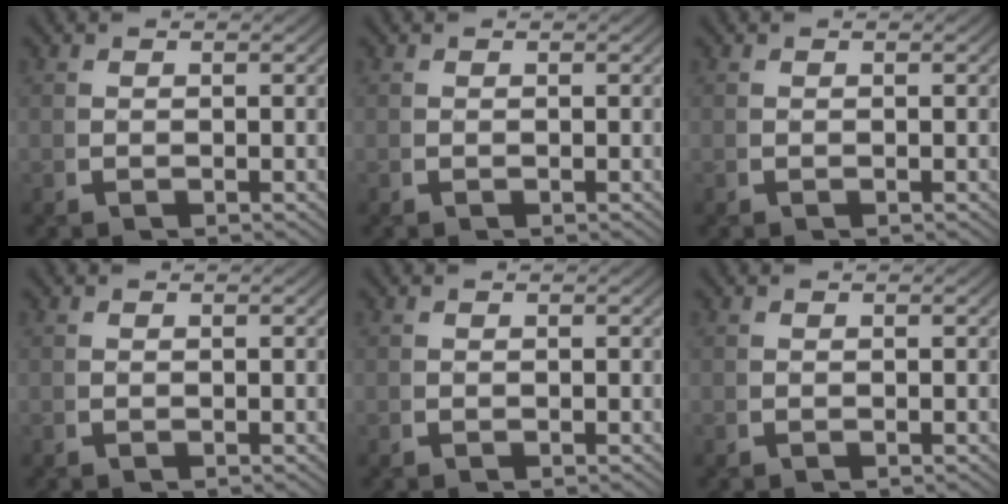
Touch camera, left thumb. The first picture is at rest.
{"total": 0.0}
{"total": 0.0}
{"total": 0.0}
{"total": 0.0}
{"total": 0.0}